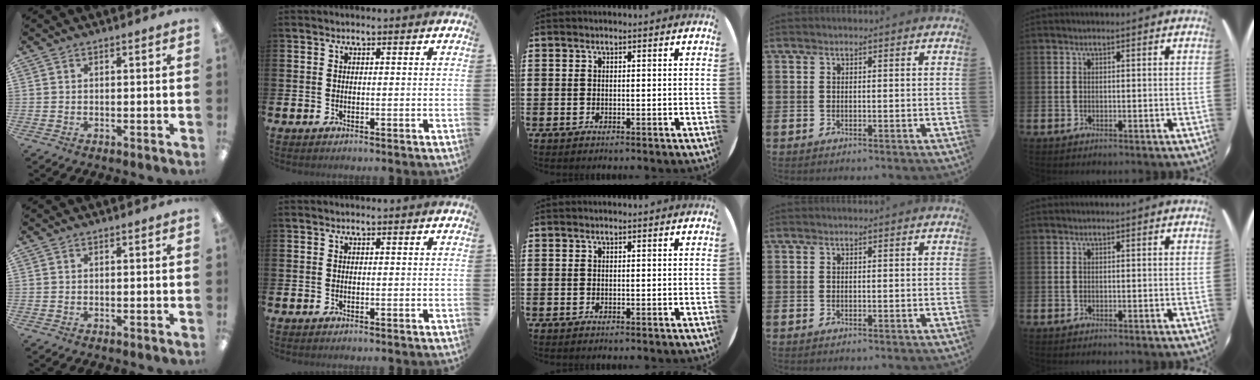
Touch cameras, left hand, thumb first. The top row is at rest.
{}